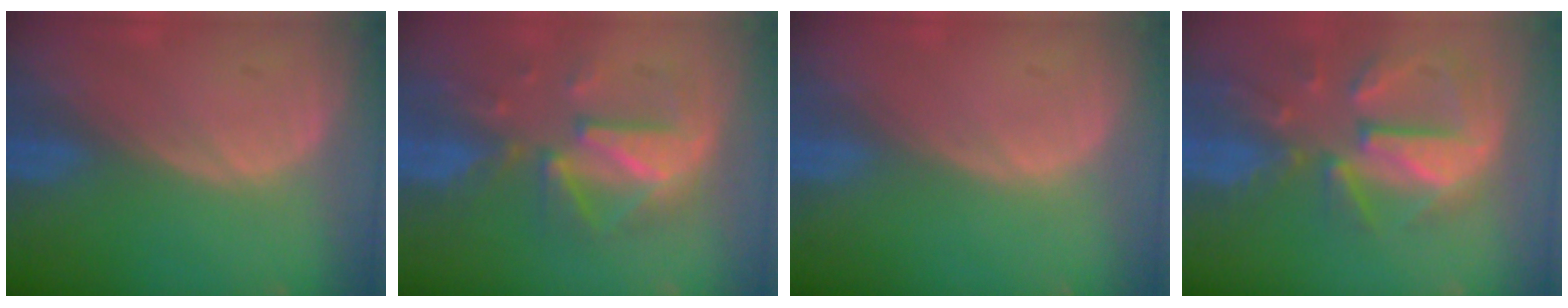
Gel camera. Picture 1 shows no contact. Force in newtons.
{"total": 8.8, "press": 8.8, "slide": 0.4}
{"total": 0.0}
{"total": 11.3, "press": 9.9, "slide": 5.5}